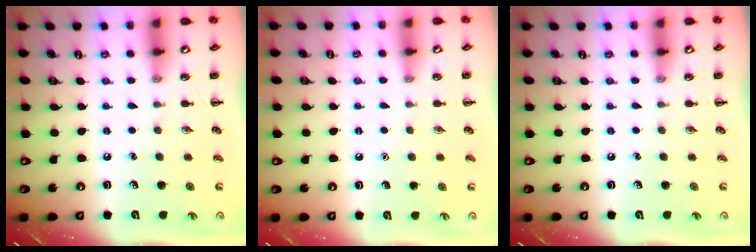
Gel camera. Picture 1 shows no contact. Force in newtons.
{"total": 1.5, "press": 1.5, "slide": 0.1}
{"total": 0.0}